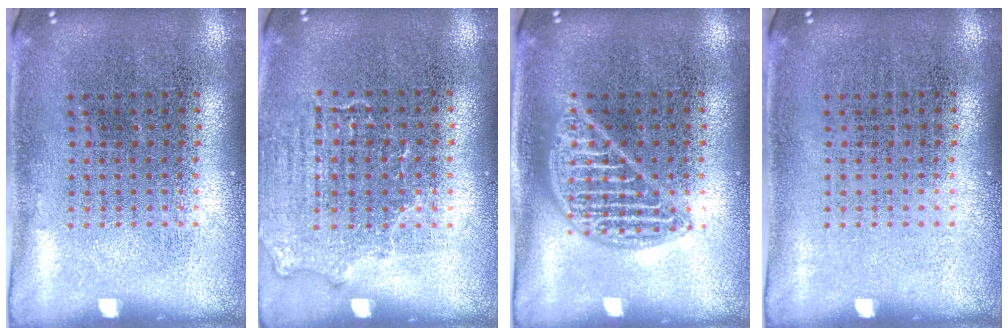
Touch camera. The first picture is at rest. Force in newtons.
{"total": 1.4, "press": 1.2, "slide": 0.6}
{"total": 2.3, "press": 2.3, "slide": 0.2}
{"total": 0.0}